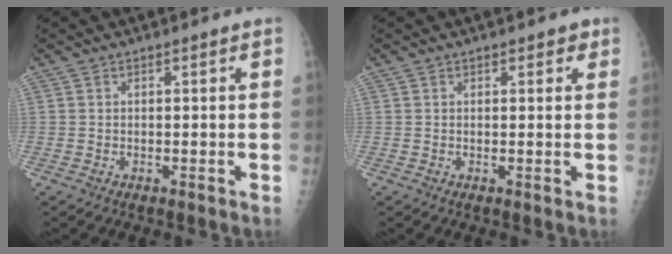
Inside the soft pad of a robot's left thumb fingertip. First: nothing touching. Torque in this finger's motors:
{"motor_torque": [-0.16, 0.01, -0.20, -0.22, -0.03]}